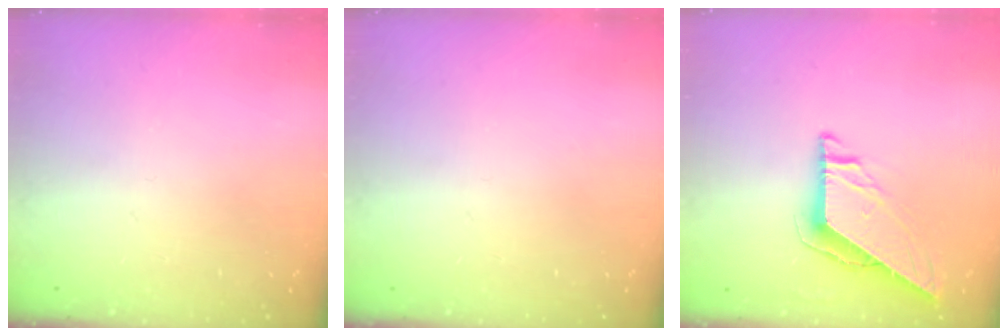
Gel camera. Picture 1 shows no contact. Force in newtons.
{"total": 0.0}
{"total": 7.7, "press": 7.6, "slide": 0.6}